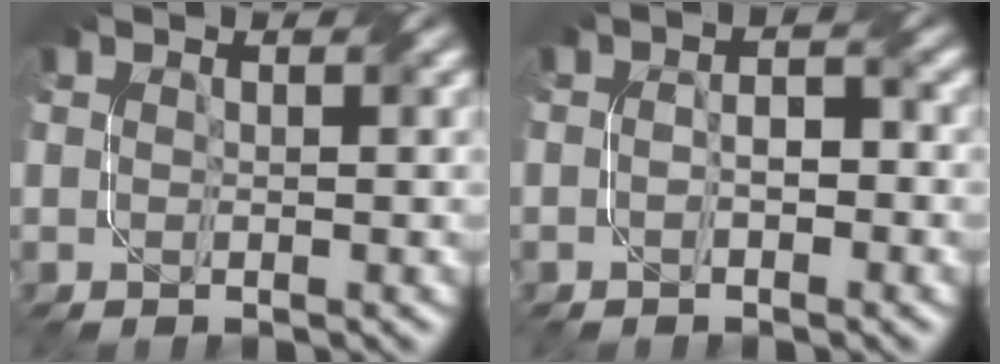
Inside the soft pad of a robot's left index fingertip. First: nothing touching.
{"total": 1.7, "force": [-0.8, 0.7, 1.3], "torque": [-0.024, 0.007, -0.014]}